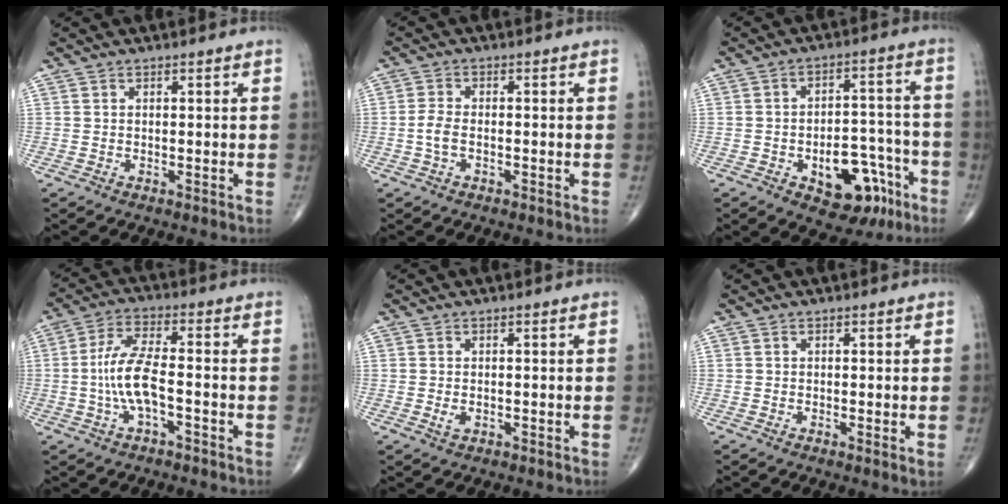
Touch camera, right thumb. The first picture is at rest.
{"total": 3.0, "force": [-0.9, 1.6, 2.4], "torque": [-0.054, 0.007, -0.021]}
{"total": 13.6, "force": [-6.4, 7.7, 9.2], "torque": [-0.086, 0.053, -0.080]}
{"total": 8.8, "force": [-2.0, 3.2, 8.0], "torque": [-0.173, 0.027, -0.041]}
{"total": 1.4, "force": [-0.4, 0.8, 1.1], "torque": [-0.020, -0.002, -0.007]}
{"total": 1.1, "force": [-0.2, 0.1, 1.0], "torque": [-0.020, -0.006, -0.006]}